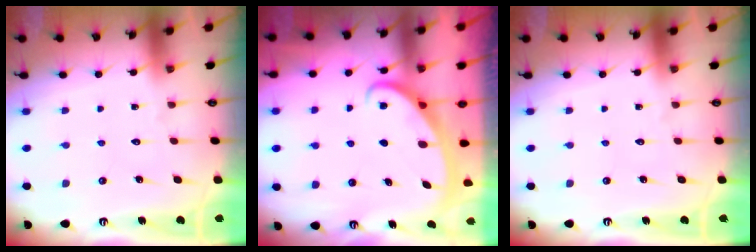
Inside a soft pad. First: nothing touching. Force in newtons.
{"total": 2.6, "press": 2.6, "slide": 0.4}
{"total": 0.0}